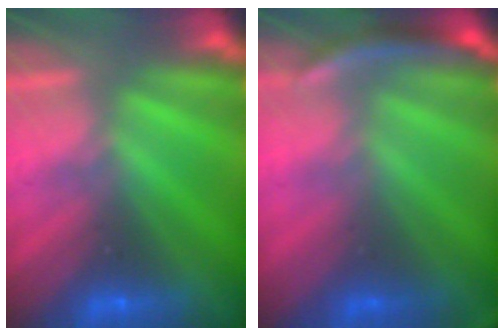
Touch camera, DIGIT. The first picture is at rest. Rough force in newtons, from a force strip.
{"total": 2.8}